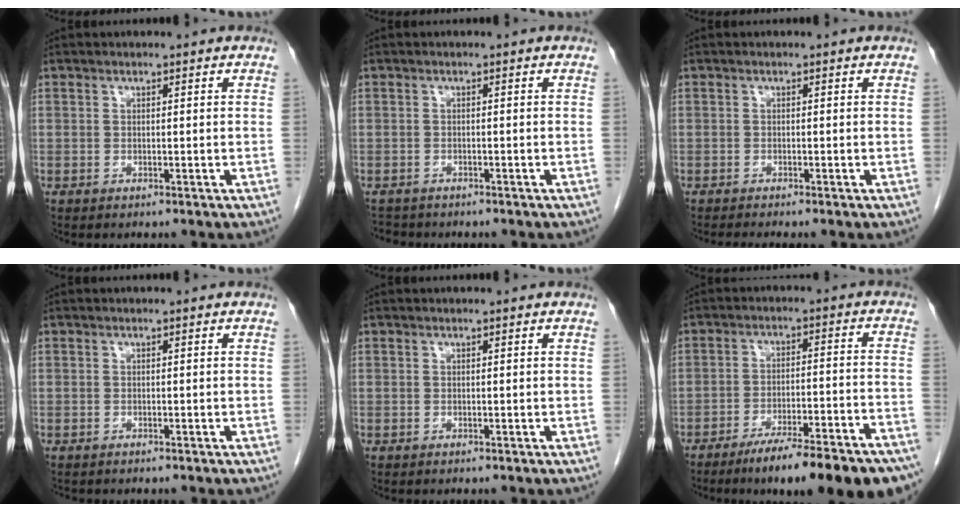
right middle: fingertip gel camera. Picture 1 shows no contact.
{"total": 2.8, "force": [-2.6, 1.1, 0.3], "torque": [-0.010, -0.004, -0.038]}
{"total": 1.6, "force": [-1.4, -0.4, 0.7], "torque": [-0.013, -0.002, -0.025]}
{"total": 0.6, "force": [-0.5, 0.1, 0.2], "torque": [-0.008, -0.001, -0.008]}
{"total": 0.0}
{"total": 20.1, "force": [-16.0, 2.2, 11.9], "torque": [-0.105, 0.005, -0.226]}